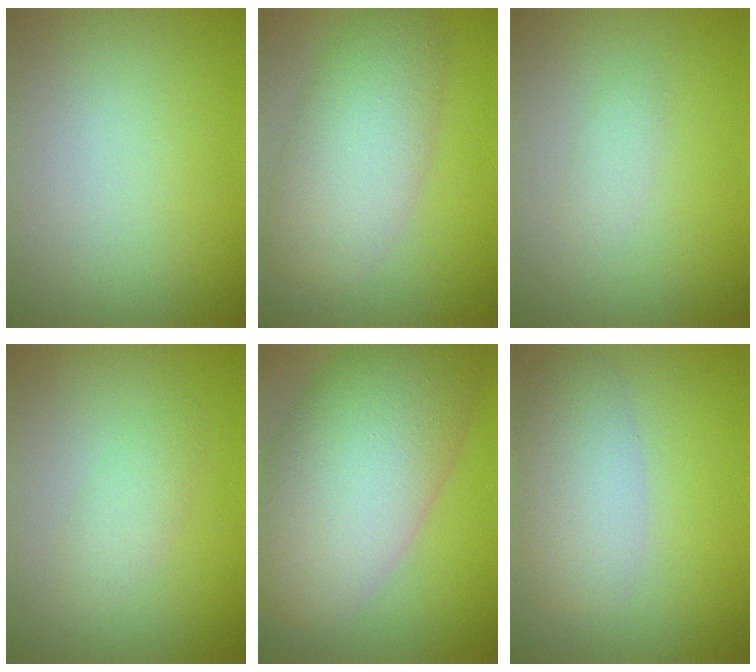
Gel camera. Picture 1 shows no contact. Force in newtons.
{"total": 6.7, "press": 6.7, "slide": 0.3}
{"total": 1.1, "press": 1.1, "slide": 0.0}
{"total": 1.8, "press": 1.8, "slide": 0.1}
{"total": 13.4, "press": 13.3, "slide": 0.5}
{"total": 4.4, "press": 4.4, "slide": 0.3}